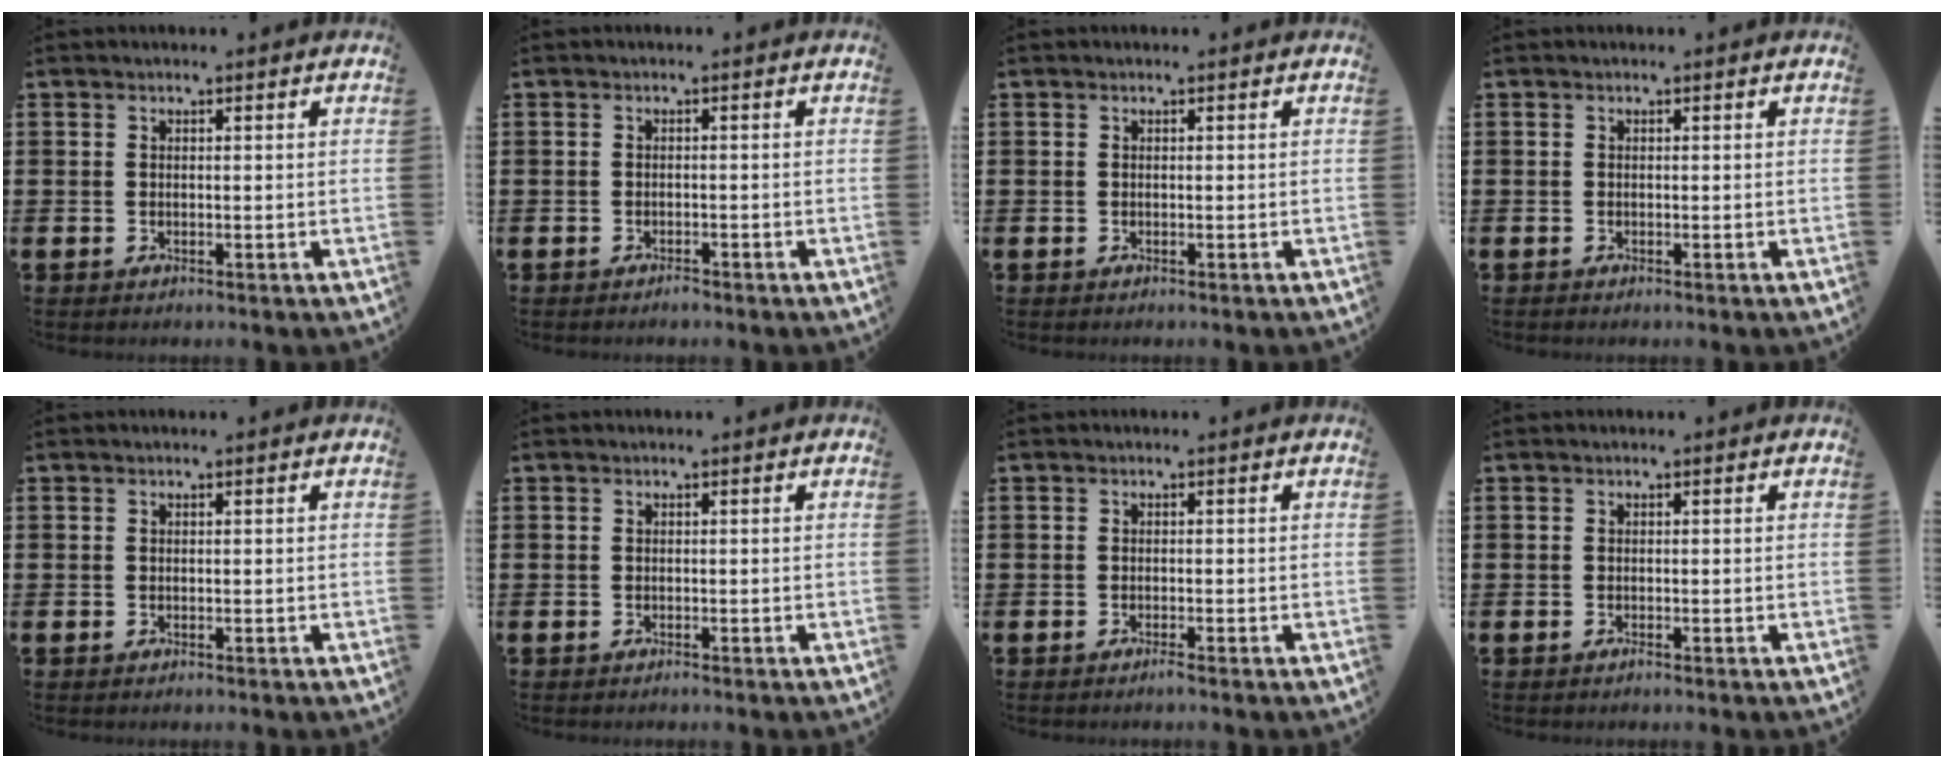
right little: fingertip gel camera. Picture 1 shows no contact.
{"total": 0.7, "force": [-0.7, 0.2, 0.1], "torque": [0.003, -0.006, -0.016]}
{"total": 0.0}
{"total": 0.0}
{"total": 0.0}
{"total": 0.0}
{"total": 0.7, "force": [-0.5, 0.0, 0.4], "torque": [-0.007, -0.003, -0.010]}
{"total": 0.0}